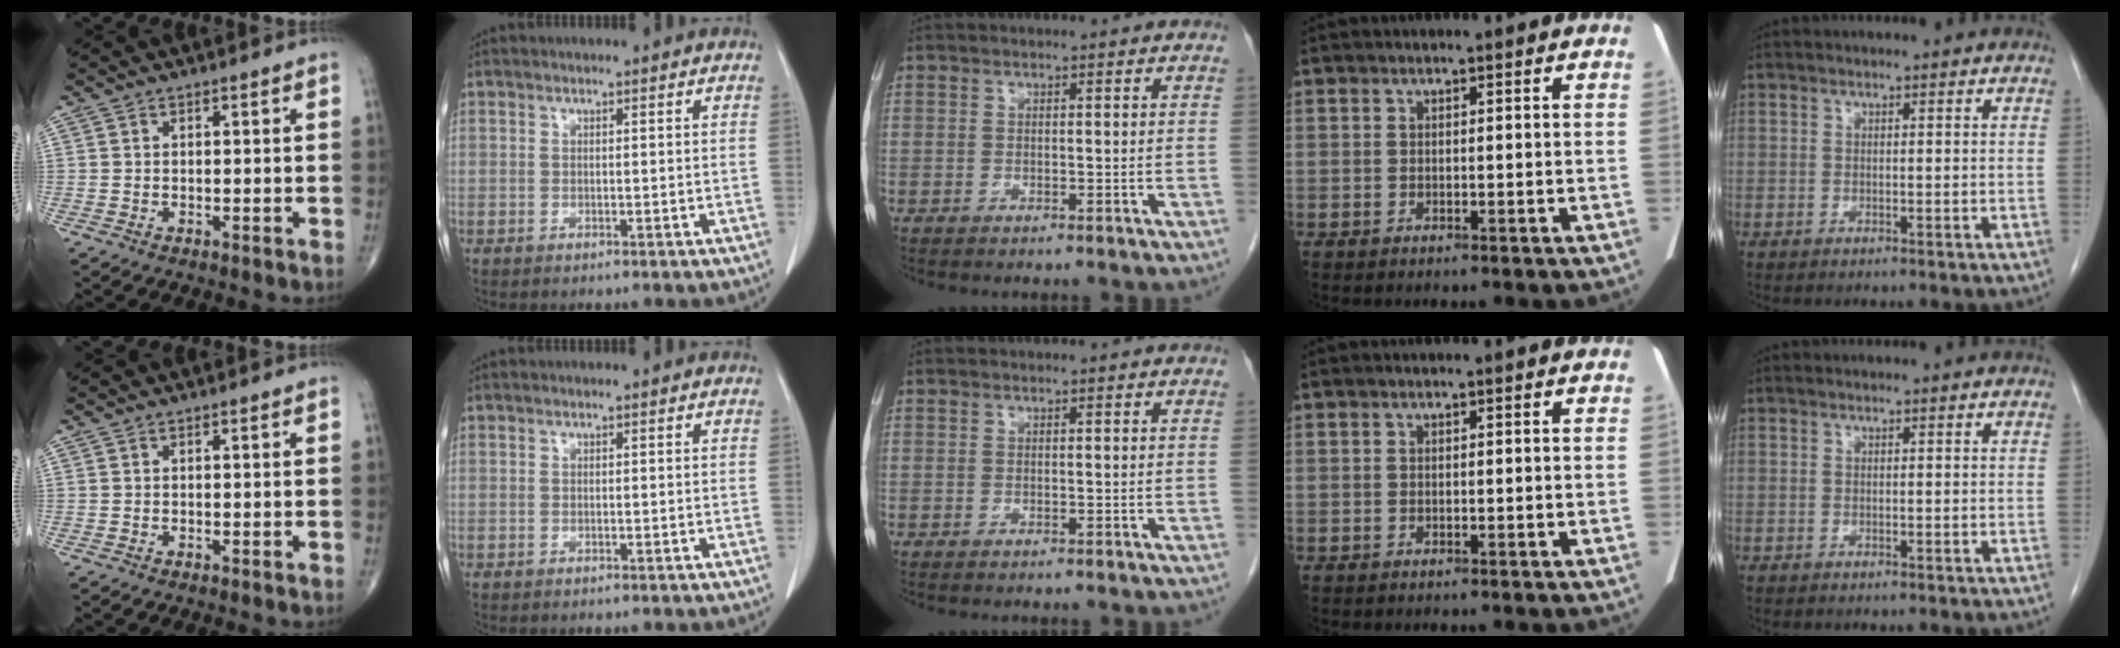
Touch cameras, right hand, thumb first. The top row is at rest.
{}